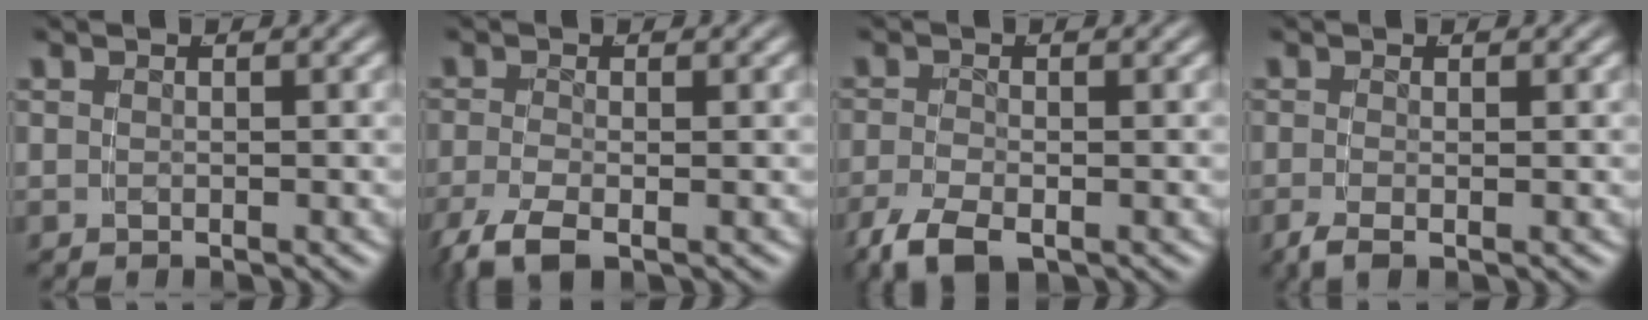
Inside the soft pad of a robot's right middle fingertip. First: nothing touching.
{"total": 3.5, "force": [-2.2, 1.3, 2.4], "torque": [-0.061, -0.023, -0.023]}
{"total": 3.7, "force": [-2.3, 1.7, 2.4], "torque": [-0.058, -0.020, -0.027]}
{"total": 1.5, "force": [-1.1, 0.4, 1.0], "torque": [-0.028, -0.012, -0.014]}